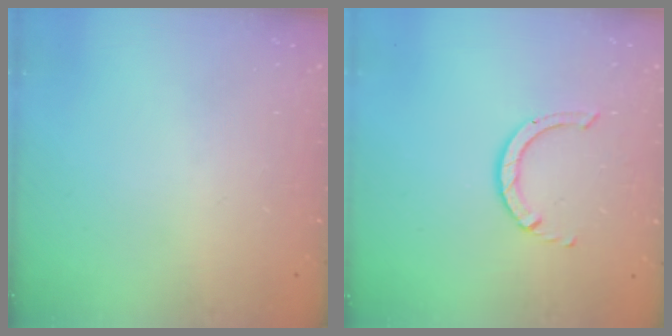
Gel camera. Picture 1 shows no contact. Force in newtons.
{"total": 3.5, "press": 3.5, "slide": 0.6}